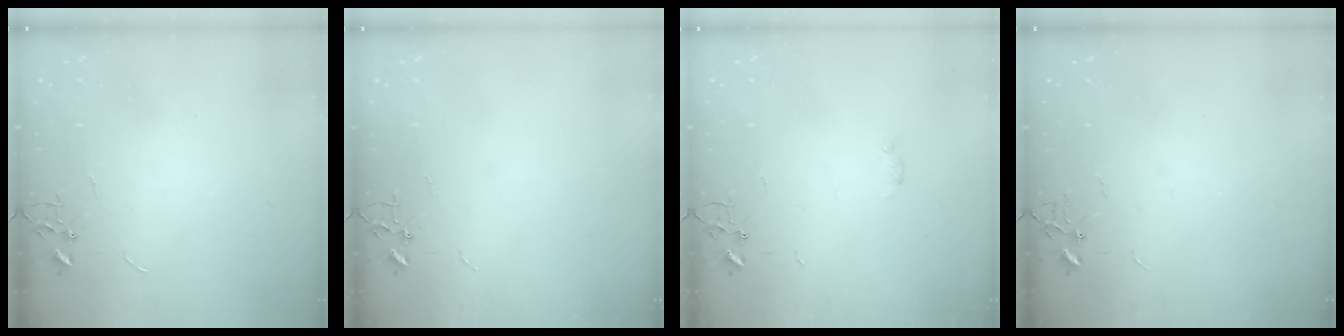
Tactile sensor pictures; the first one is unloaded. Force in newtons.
{"total": 0.0}
{"total": 1.8, "press": 1.7, "slide": 0.4}
{"total": 0.0}